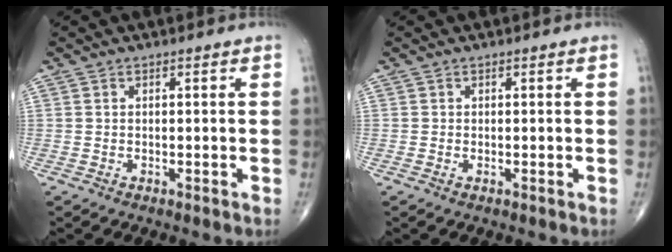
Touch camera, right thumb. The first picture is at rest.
{"total": 0.0}